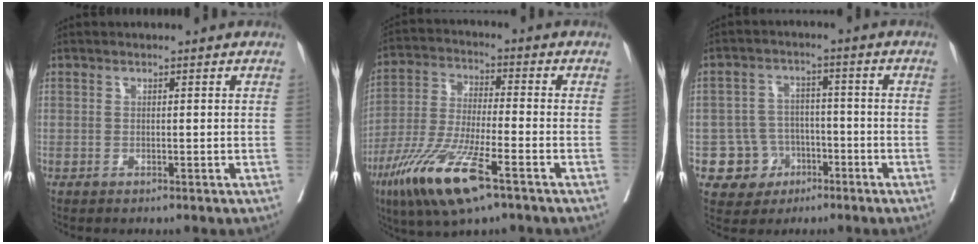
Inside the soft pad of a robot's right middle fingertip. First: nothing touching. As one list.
[{"total": 13.9, "force": [-7.7, 2.0, 11.4], "torque": [-0.235, -0.030, -0.141]}, {"total": 6.5, "force": [-2.7, 5.9, 0.8], "torque": [-0.011, 0.012, -0.037]}]